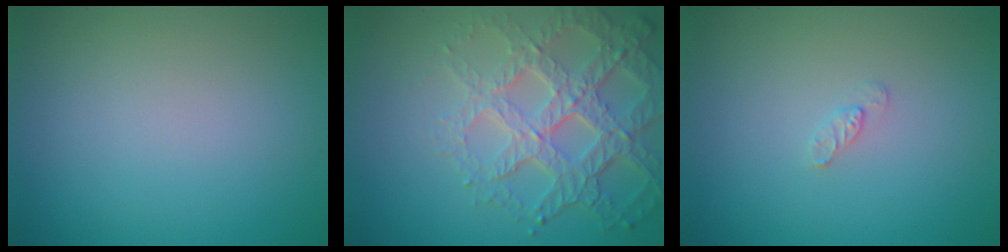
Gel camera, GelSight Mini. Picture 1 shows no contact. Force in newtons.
{"total": 6.8, "press": 5.0, "slide": 4.6}
{"total": 0.9, "press": 0.8, "slide": 0.2}